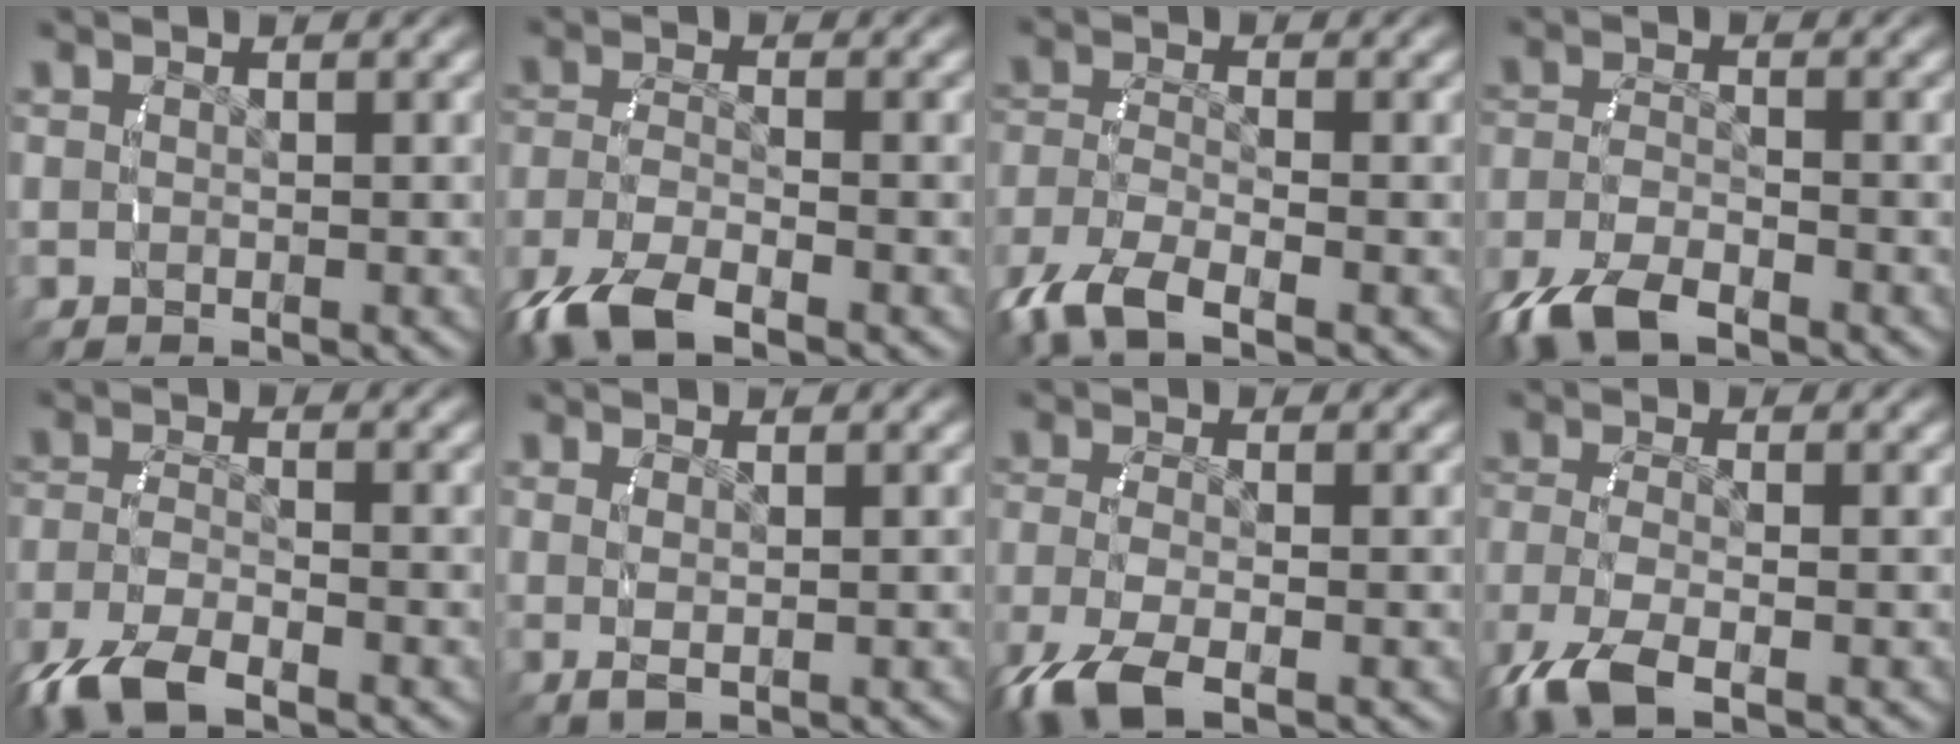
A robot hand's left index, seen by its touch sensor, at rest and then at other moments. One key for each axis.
{"total": 6.3, "fx": -3.4, "fy": 3.5, "fz": 3.9, "tx": -0.106, "ty": -0.037, "tz": -0.036}
{"total": 6.3, "fx": -3.0, "fy": 4.0, "fz": 3.9, "tx": -0.110, "ty": -0.040, "tz": -0.028}
{"total": 4.8, "fx": -3.0, "fy": 2.4, "fz": 3.0, "tx": -0.075, "ty": -0.021, "tz": -0.037}
{"total": 5.7, "fx": -3.3, "fy": 3.1, "fz": 3.6, "tx": -0.096, "ty": -0.032, "tz": -0.036}
{"total": 1.3, "fx": 0.3, "fy": -0.1, "fz": 1.3, "tx": -0.038, "ty": -0.012, "tz": 0.018}
{"total": 5.3, "fx": -2.7, "fy": 2.6, "fz": 3.7, "tx": -0.101, "ty": -0.033, "tz": -0.024}
{"total": 5.4, "fx": -2.4, "fy": 2.8, "fz": 3.9, "tx": -0.108, "ty": -0.039, "tz": -0.015}